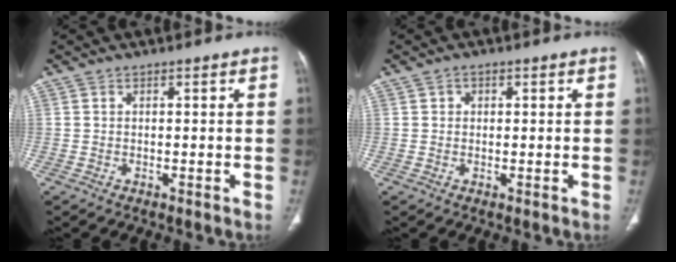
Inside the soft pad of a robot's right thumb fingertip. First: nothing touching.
{"total": 1.3, "force": [0.4, 1.1, 0.5], "torque": [0.000, 0.001, 0.004]}